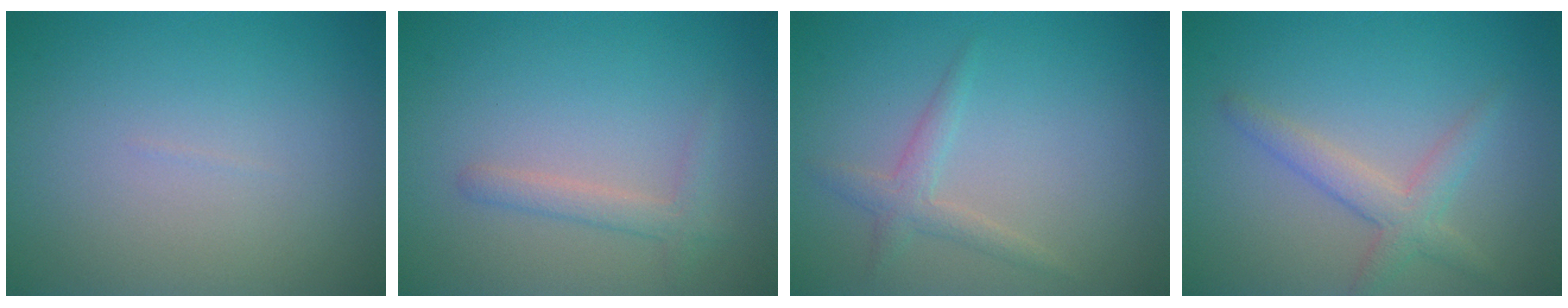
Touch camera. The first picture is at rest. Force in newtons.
{"total": 1.7, "press": 1.7, "slide": 0.1}
{"total": 1.8, "press": 1.8, "slide": 0.1}
{"total": 2.8, "press": 2.8, "slide": 0.2}